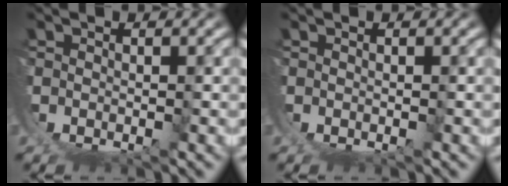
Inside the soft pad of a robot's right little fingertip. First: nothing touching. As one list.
[{"total": 0.0}]